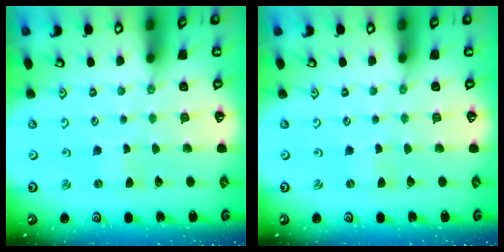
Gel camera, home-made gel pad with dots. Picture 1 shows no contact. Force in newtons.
{"total": 0.0}